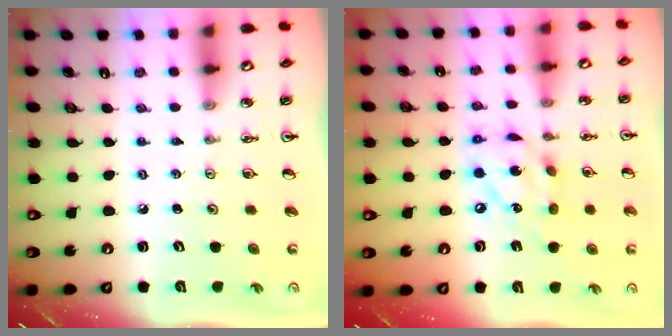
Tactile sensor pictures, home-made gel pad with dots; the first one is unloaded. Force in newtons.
{"total": 12.7, "press": 12.7, "slide": 0.9}